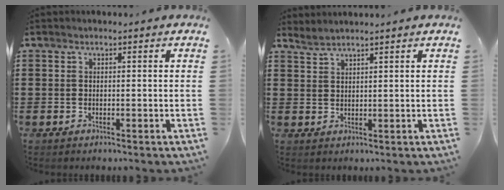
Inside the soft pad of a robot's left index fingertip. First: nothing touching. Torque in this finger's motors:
{"motor_torque": [-0.02, 0.02, -0.06, 0.00]}